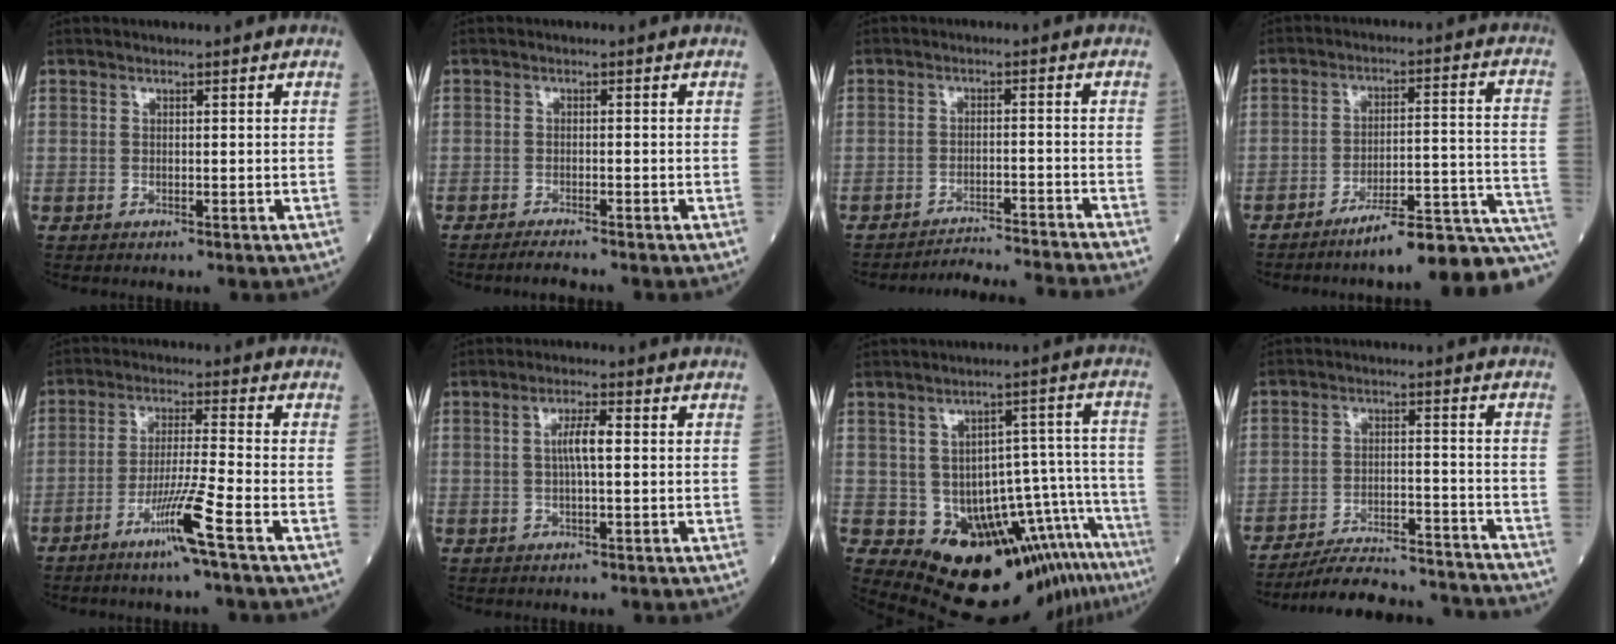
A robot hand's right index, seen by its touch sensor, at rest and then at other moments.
{"total": 2.5, "force": [-2.3, -0.2, 1.0], "torque": [-0.020, -0.006, -0.034]}
{"total": 10.1, "force": [-9.7, -2.5, 1.5], "torque": [-0.006, -0.011, -0.143]}
{"total": 15.2, "force": [-12.1, 0.0, 9.3], "torque": [-0.072, 0.042, -0.176]}
{"total": 8.0, "force": [-4.4, -1.4, 6.5], "torque": [-0.122, -0.013, -0.087]}
{"total": 3.6, "force": [0.3, 0.4, 3.6], "torque": [-0.069, 0.006, 0.006]}
{"total": 12.4, "force": [-7.8, 3.7, 8.9], "torque": [-0.103, 0.039, -0.104]}
{"total": 17.6, "force": [-16.8, 1.8, 4.7], "torque": [-0.078, -0.002, -0.234]}